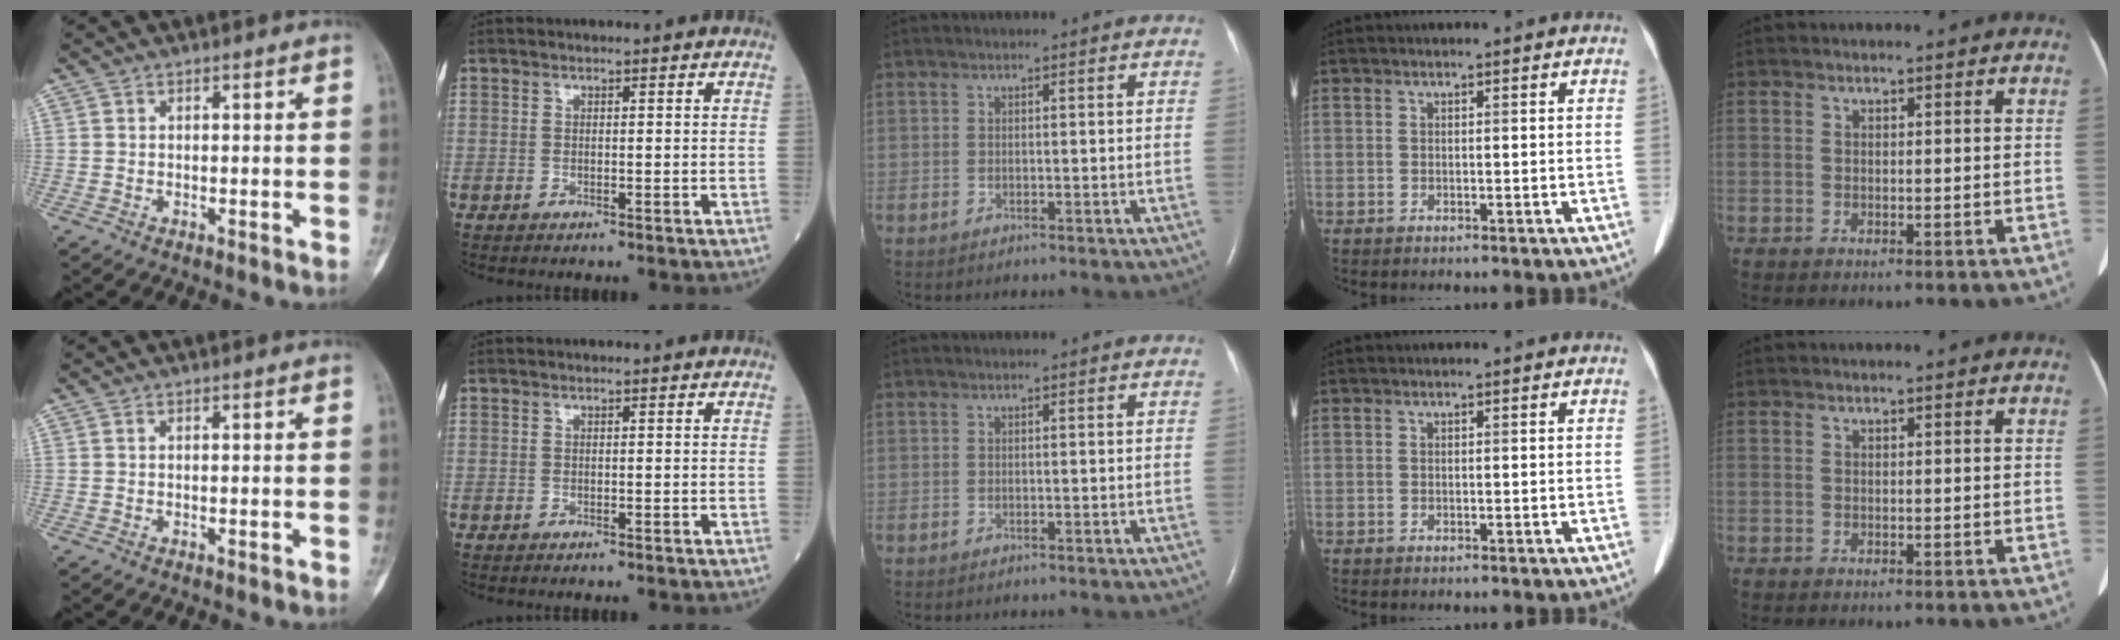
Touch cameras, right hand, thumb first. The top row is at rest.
{}